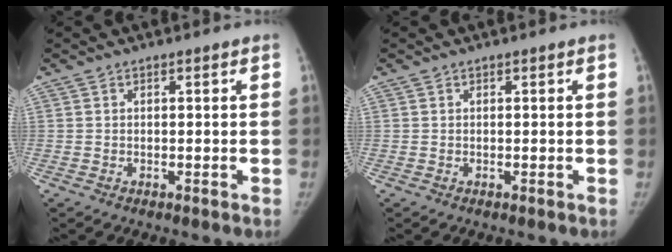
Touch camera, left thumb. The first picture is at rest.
{"total": 0.0}